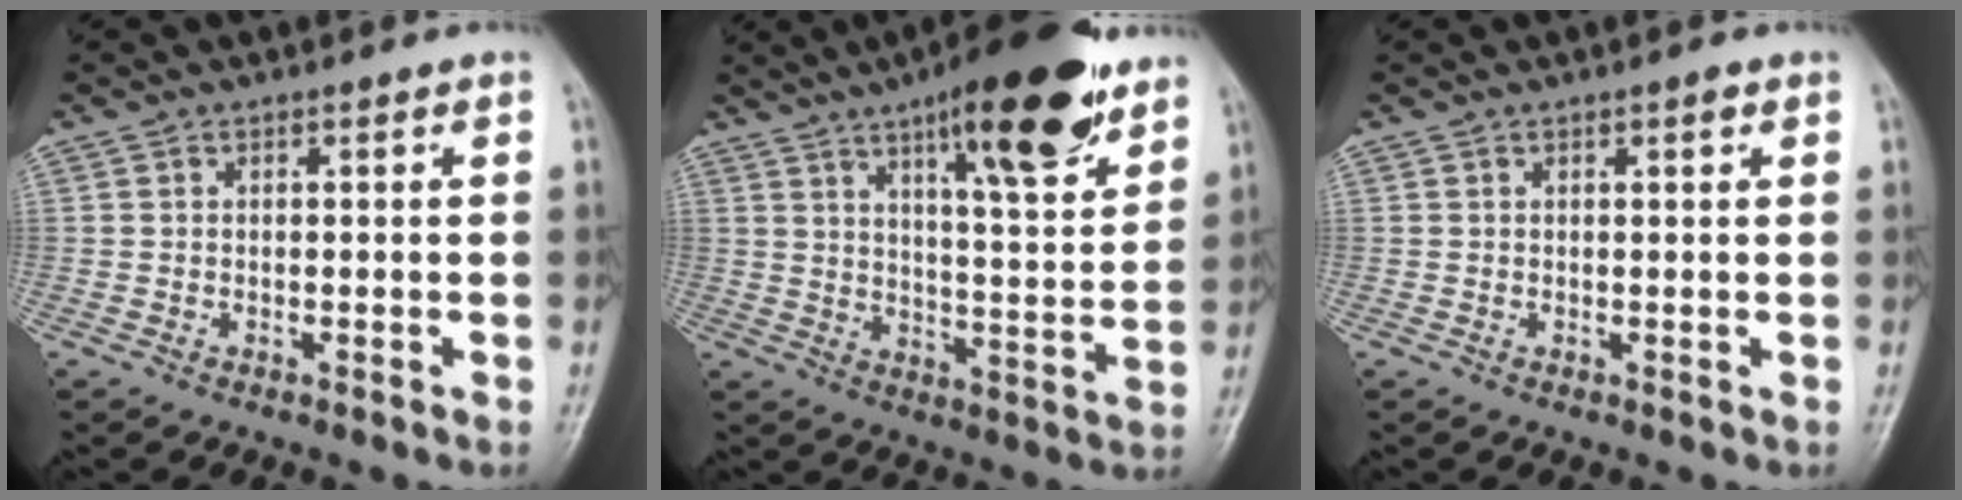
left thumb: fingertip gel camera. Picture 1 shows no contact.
{"total": 18.8, "force": [11.5, 4.8, 14.0], "torque": [-0.178, -0.054, 0.174]}
{"total": 1.3, "force": [0.7, 0.3, 1.0], "torque": [-0.015, -0.001, 0.009]}